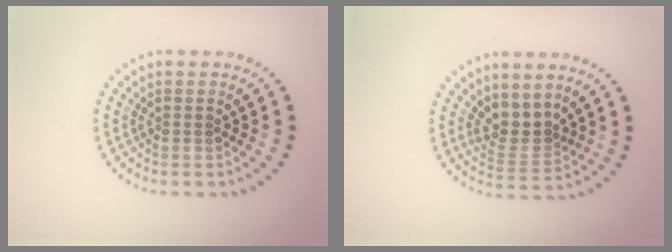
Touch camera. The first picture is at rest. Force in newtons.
{"total": 2.8, "press": 2.1, "slide": 1.9}